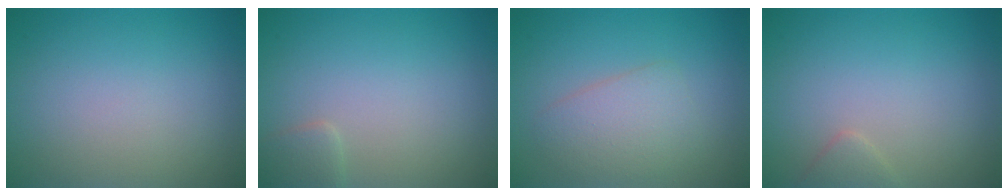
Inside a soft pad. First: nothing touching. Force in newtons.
{"total": 1.4, "press": 1.4, "slide": 0.1}
{"total": 3.2, "press": 3.2, "slide": 0.1}
{"total": 1.2, "press": 1.2, "slide": 0.1}